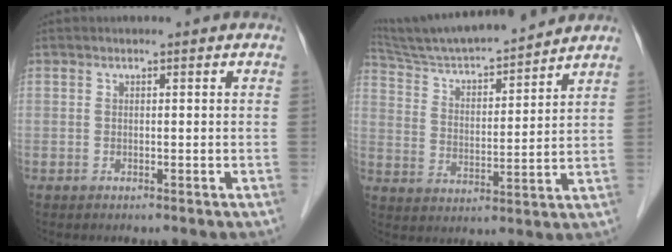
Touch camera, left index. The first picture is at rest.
{"total": 16.4, "force": [15.2, 0.8, 6.1], "torque": [-0.113, 0.007, 0.253]}